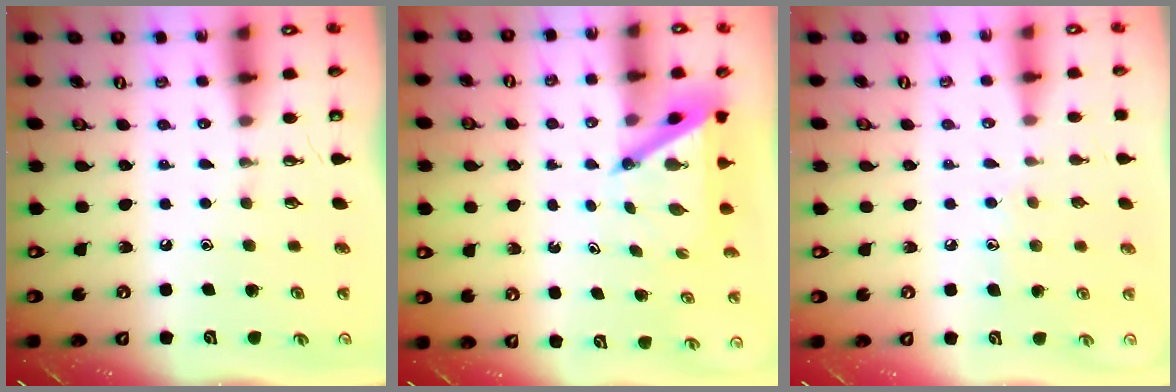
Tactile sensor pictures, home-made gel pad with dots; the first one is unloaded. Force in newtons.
{"total": 4.4, "press": 4.3, "slide": 0.4}
{"total": 6.4, "press": 6.3, "slide": 0.6}